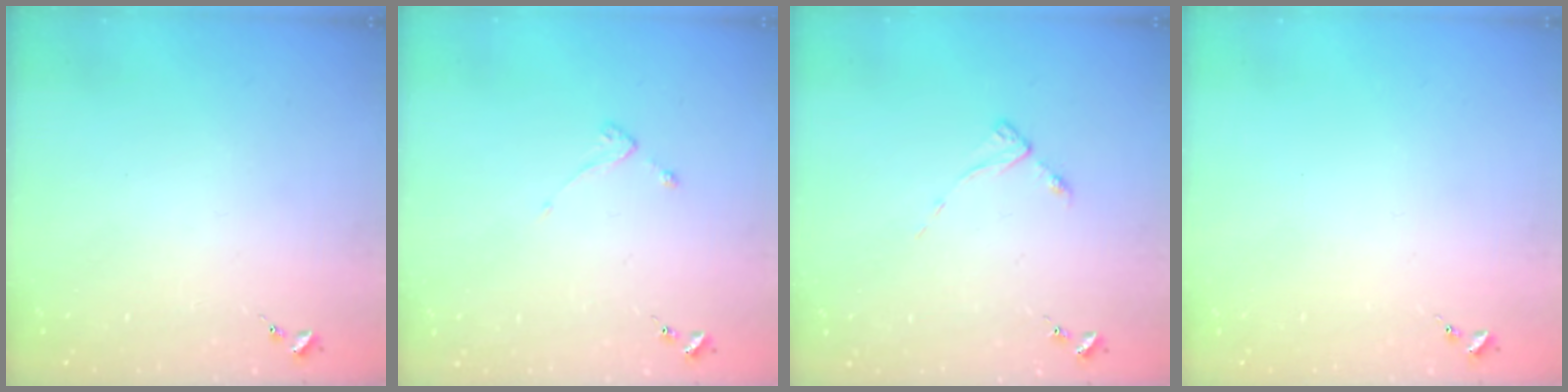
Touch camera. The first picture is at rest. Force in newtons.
{"total": 2.2, "press": 2.1, "slide": 0.4}
{"total": 3.5, "press": 3.5, "slide": 0.6}
{"total": 0.0}